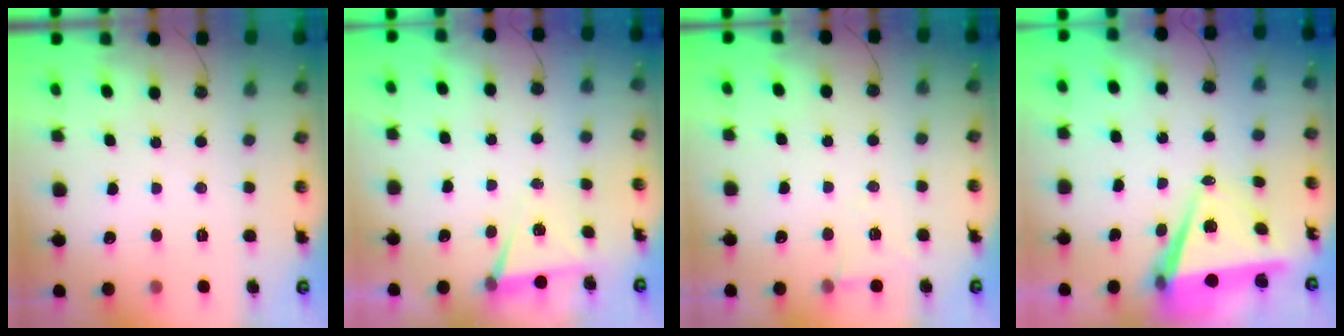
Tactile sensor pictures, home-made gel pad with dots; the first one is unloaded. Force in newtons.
{"total": 5.1, "press": 2.5, "slide": 4.5}
{"total": 5.4, "press": 3.1, "slide": 4.5}
{"total": 6.8, "press": 5.3, "slide": 4.3}